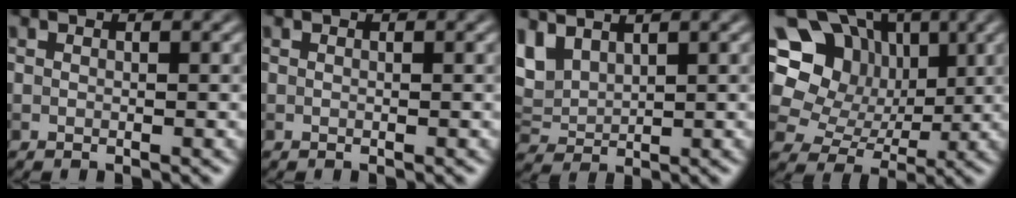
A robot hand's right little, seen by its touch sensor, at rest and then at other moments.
{"total": 0.0}
{"total": 3.4, "force": [2.5, 1.6, 1.7], "torque": [-0.046, 0.006, 0.054]}
{"total": 13.2, "force": [4.6, 11.0, 5.7], "torque": [-0.149, 0.052, 0.063]}